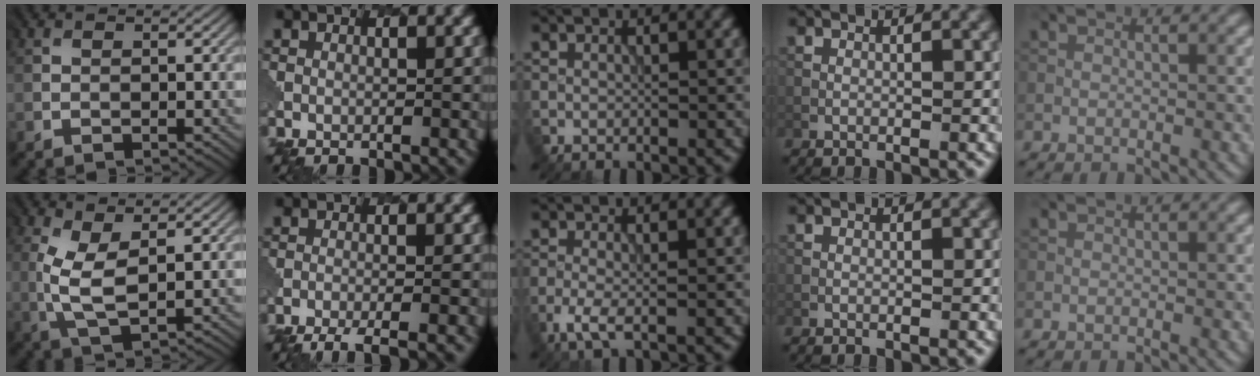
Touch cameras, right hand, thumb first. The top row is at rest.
{"thumb": {"total": 5.1, "force": [0.8, 1.9, 4.7], "torque": [-0.122, -0.002, 0.021]}, "index": {"total": 4.8, "force": [-4.0, 0.9, 2.6], "torque": [-0.033, -0.009, -0.066]}, "middle": {"total": 2.4, "force": [-1.2, 0.7, 1.9], "torque": [-0.047, -0.005, -0.029]}}